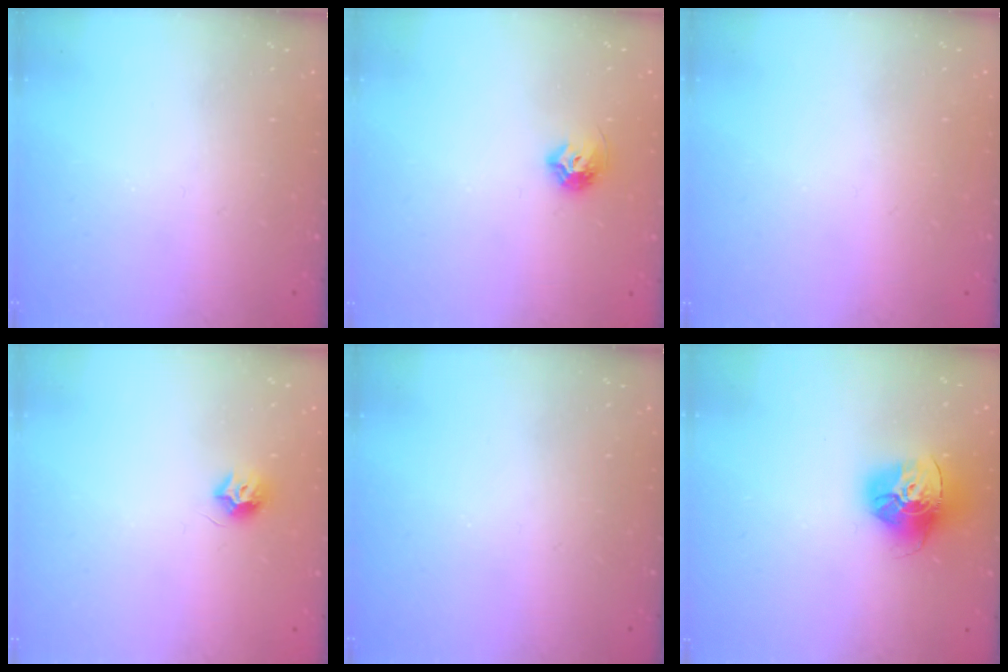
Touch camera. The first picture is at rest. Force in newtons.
{"total": 7.0, "press": 7.0, "slide": 0.8}
{"total": 0.8, "press": 0.8, "slide": 0.0}
{"total": 7.4, "press": 7.4, "slide": 0.1}
{"total": 0.0}
{"total": 16.3, "press": 16.2, "slide": 1.5}